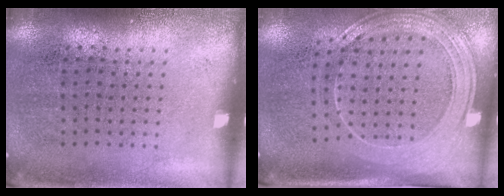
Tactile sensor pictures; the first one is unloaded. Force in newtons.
{"total": 2.2, "press": 1.8, "slide": 1.1}